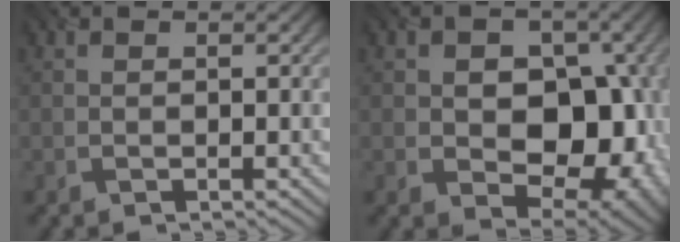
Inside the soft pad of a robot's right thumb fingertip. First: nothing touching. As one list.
[{"total": 13.3, "force": [-0.8, 9.4, 9.4], "torque": [-0.110, -0.010, 0.004]}]